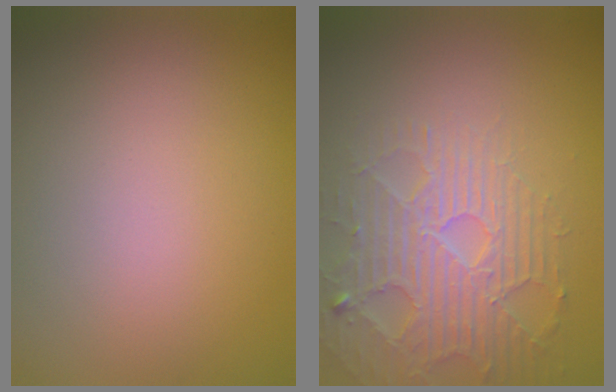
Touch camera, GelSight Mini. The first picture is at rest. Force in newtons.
{"total": 4.6, "press": 4.3, "slide": 1.7}